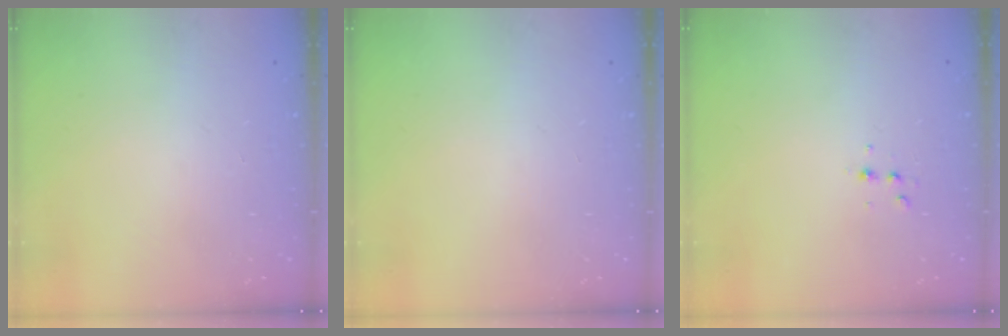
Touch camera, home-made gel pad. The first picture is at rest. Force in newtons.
{"total": 0.0}
{"total": 3.7, "press": 3.5, "slide": 1.1}